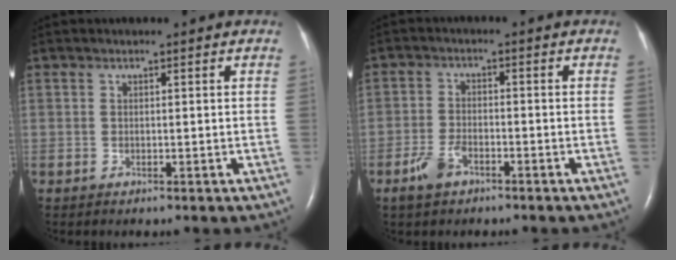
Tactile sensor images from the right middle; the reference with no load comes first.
{"total": 3.9, "force": [-2.5, 1.8, 2.4], "torque": [-0.059, -0.001, -0.045]}